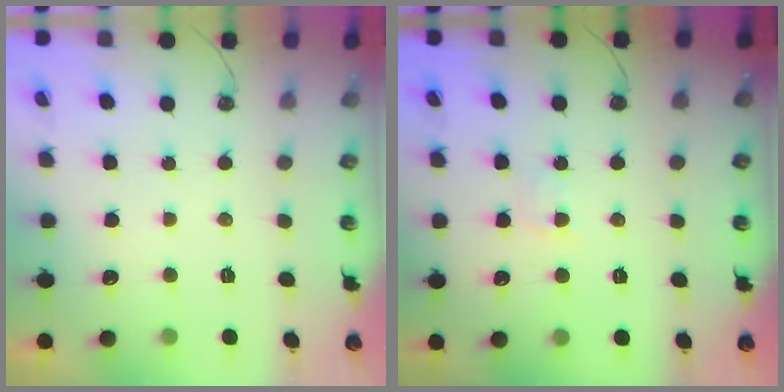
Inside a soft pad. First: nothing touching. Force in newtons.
{"total": 1.9, "press": 1.9, "slide": 0.3}